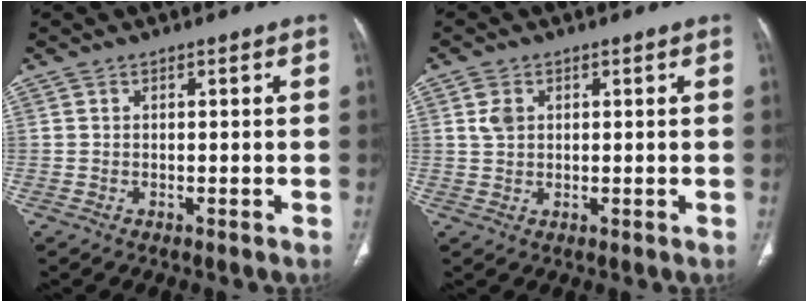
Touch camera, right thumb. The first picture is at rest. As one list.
[{"total": 2.8, "force": [0.9, 2.0, 1.7], "torque": [-0.030, 0.001, 0.022]}]